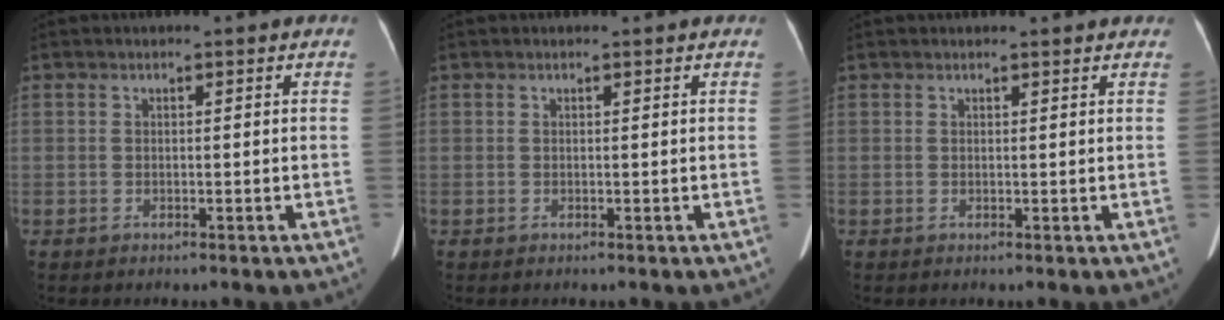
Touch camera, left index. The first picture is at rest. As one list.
[{"total": 0.0}, {"total": 3.3, "force": [3.1, 0.6, 0.8], "torque": [-0.012, 0.019, 0.033]}]